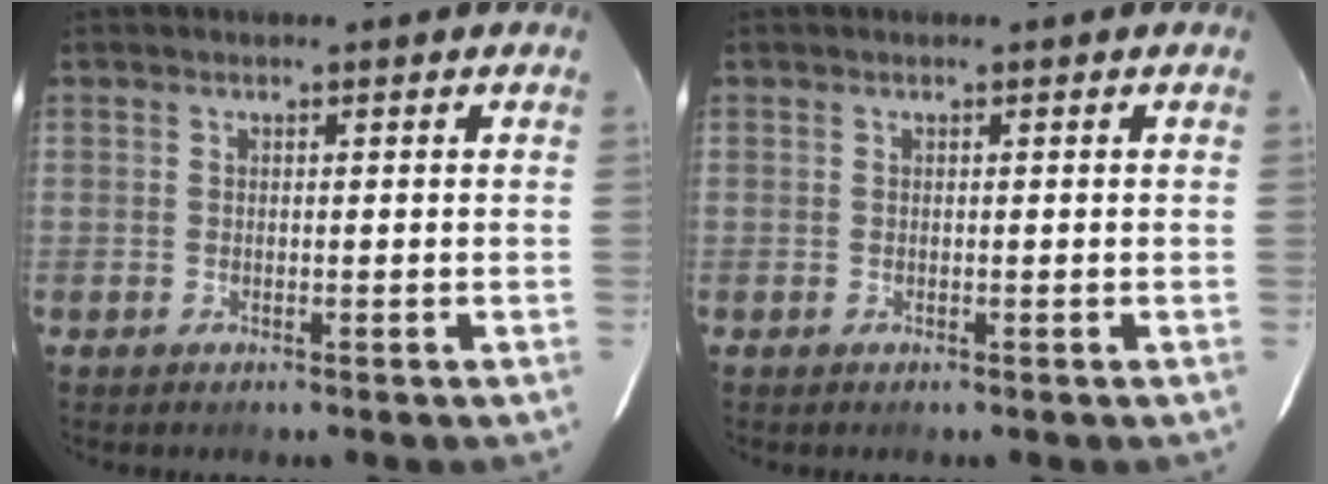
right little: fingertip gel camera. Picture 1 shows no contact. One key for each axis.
{"total": 0.0}